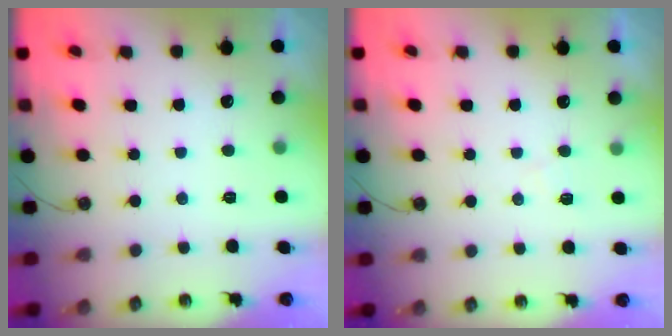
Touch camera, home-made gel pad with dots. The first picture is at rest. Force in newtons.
{"total": 5.9, "press": 5.9, "slide": 0.7}